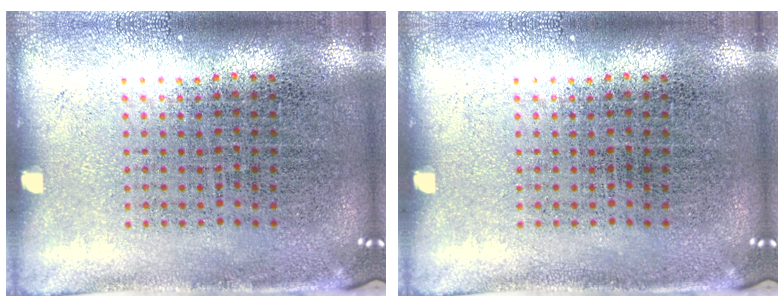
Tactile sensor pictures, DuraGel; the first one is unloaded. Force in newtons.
{"total": 0.0}